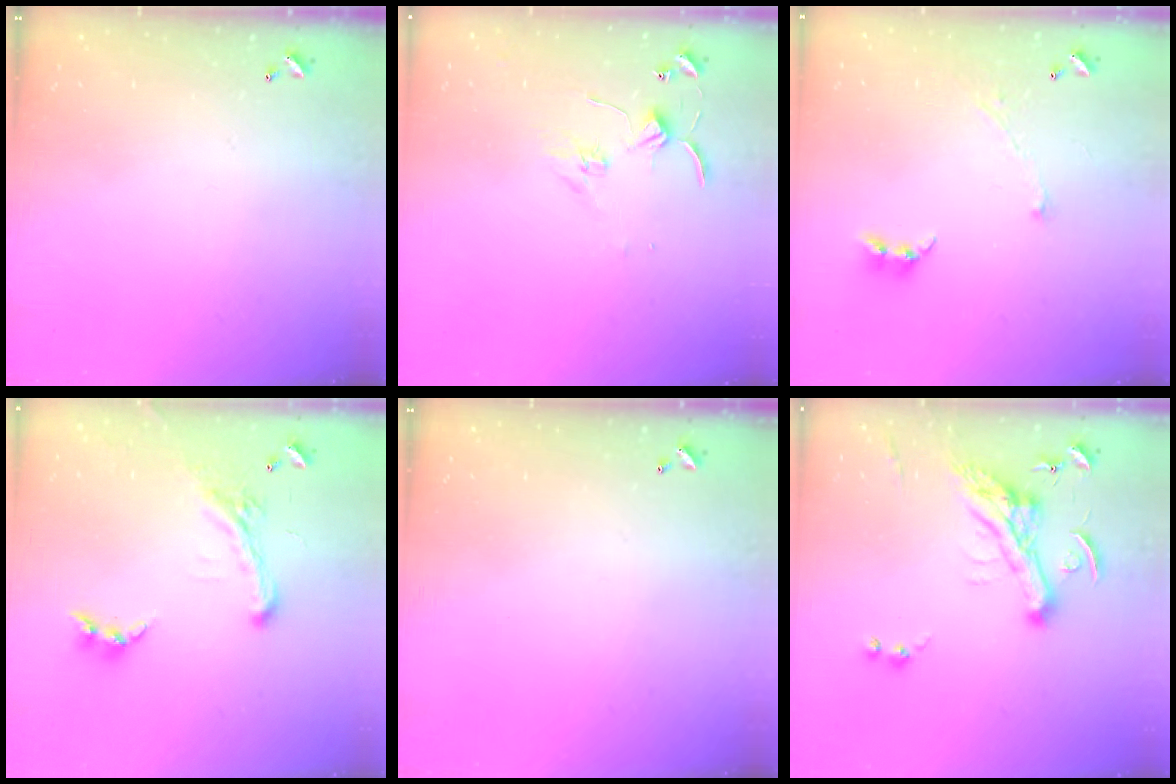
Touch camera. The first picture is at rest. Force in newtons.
{"total": 1.4, "press": 1.3, "slide": 0.2}
{"total": 2.9, "press": 2.9, "slide": 0.4}
{"total": 2.5, "press": 2.0, "slide": 1.4}
{"total": 0.0}
{"total": 6.7, "press": 6.5, "slide": 1.6}